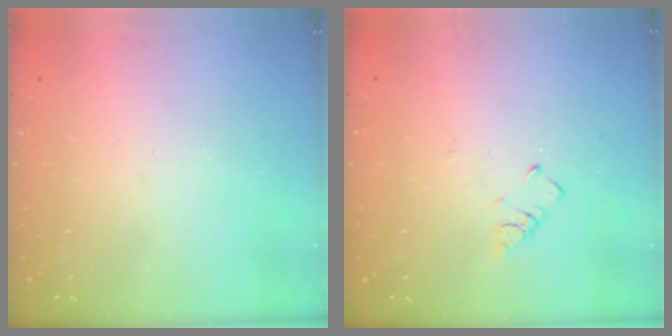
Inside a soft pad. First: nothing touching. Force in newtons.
{"total": 2.6, "press": 2.6, "slide": 0.5}